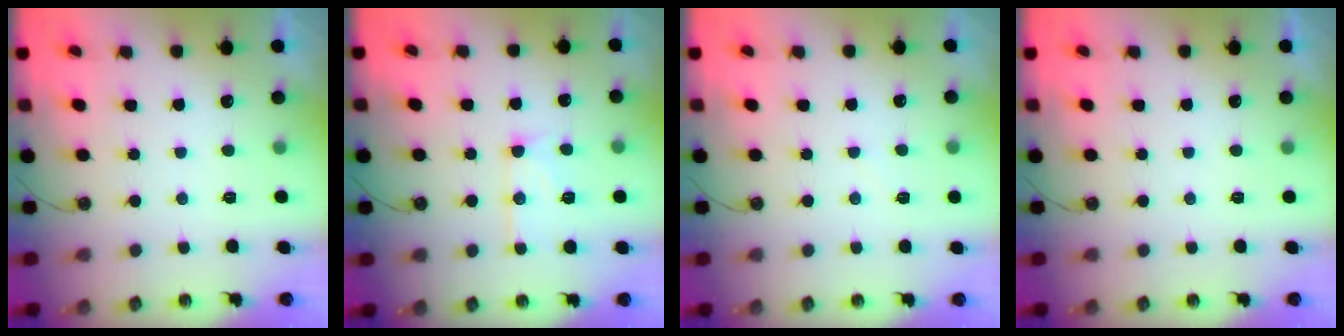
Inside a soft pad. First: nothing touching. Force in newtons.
{"total": 11.4, "press": 11.4, "slide": 1.0}
{"total": 2.5, "press": 2.5, "slide": 0.3}
{"total": 0.0}